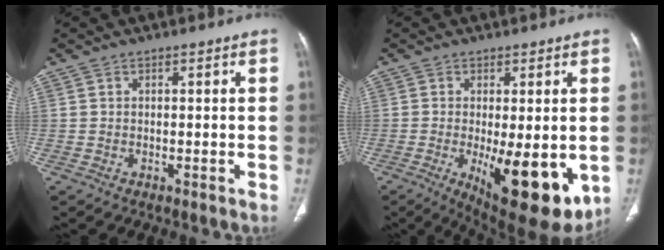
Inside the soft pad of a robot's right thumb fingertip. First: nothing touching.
{"total": 14.8, "force": [-3.4, 5.4, 13.4], "torque": [-0.174, -0.027, -0.030]}